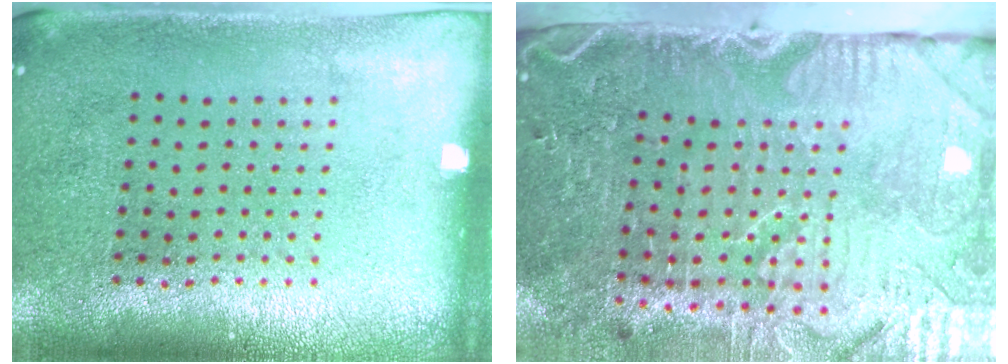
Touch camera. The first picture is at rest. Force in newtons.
{"total": 5.3, "press": 4.3, "slide": 3.0}